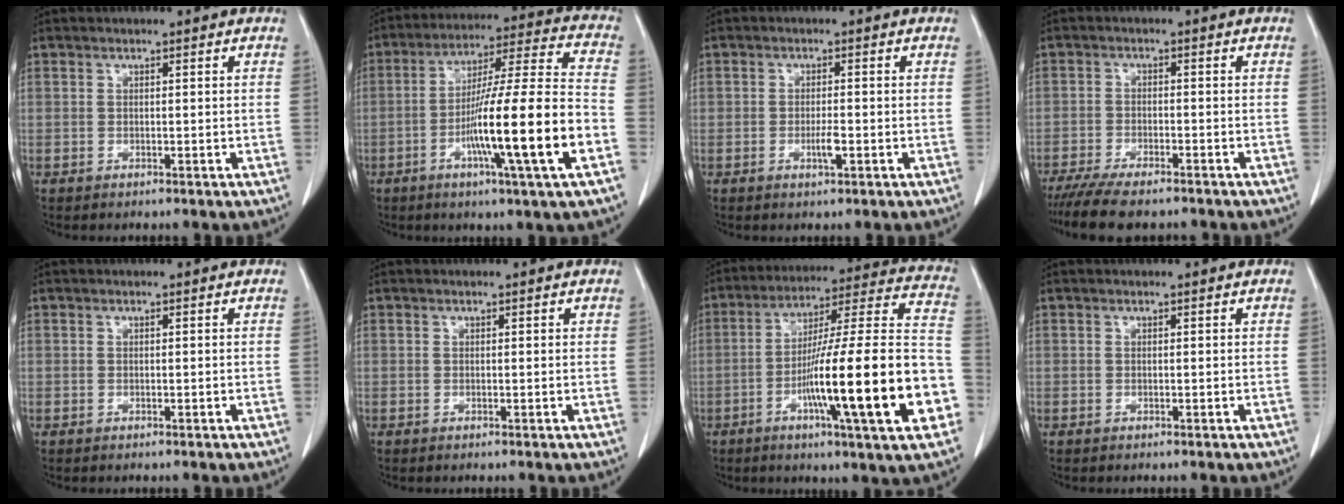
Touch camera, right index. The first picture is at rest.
{"total": 18.4, "force": [-5.9, -0.6, 17.4], "torque": [-0.289, -0.004, -0.101]}
{"total": 2.2, "force": [-0.8, 0.4, 2.0], "torque": [-0.037, -0.001, -0.013]}
{"total": 9.1, "force": [-7.6, 1.8, 4.5], "torque": [-0.066, -0.015, -0.122]}
{"total": 0.0}
{"total": 0.0}
{"total": 24.8, "force": [-7.6, 0.9, 23.6], "torque": [-0.314, -0.002, -0.123]}
{"total": 0.0}